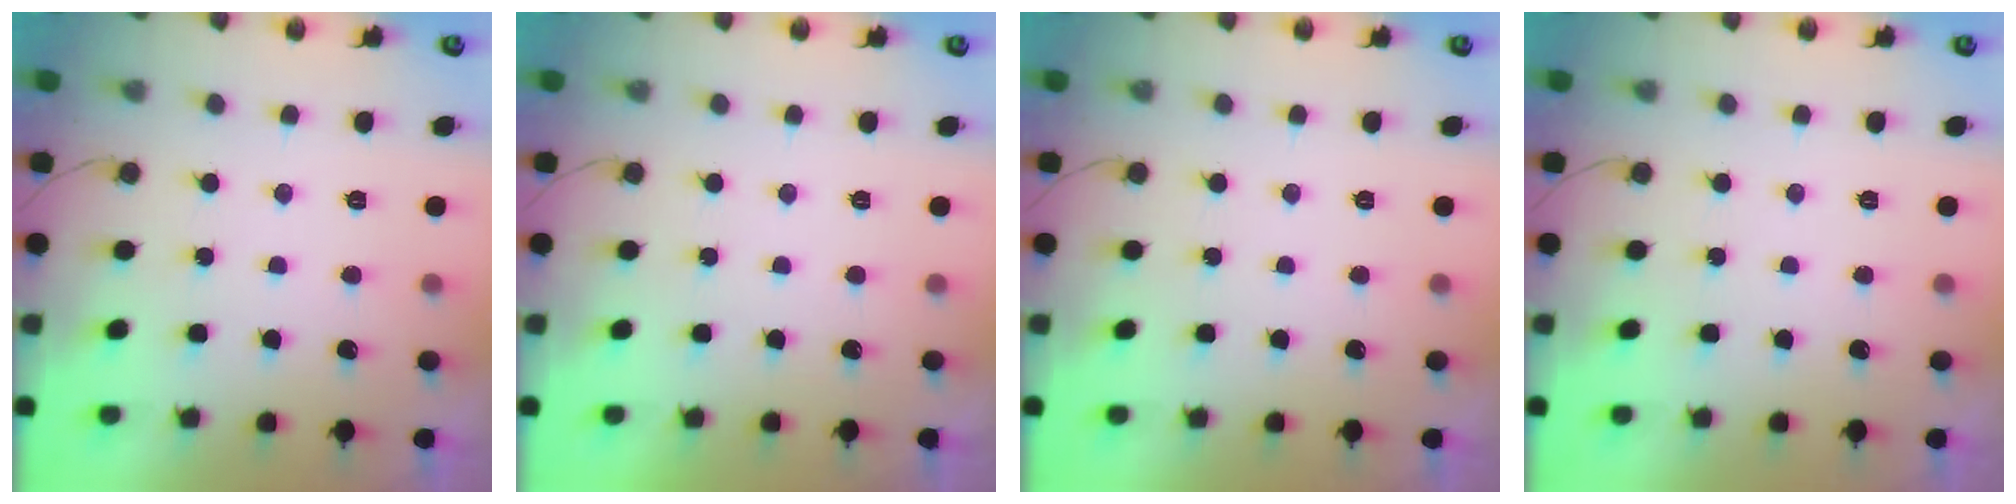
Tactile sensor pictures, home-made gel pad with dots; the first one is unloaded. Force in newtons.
{"total": 1.6, "press": 1.6, "slide": 0.0}
{"total": 0.0}
{"total": 0.0}